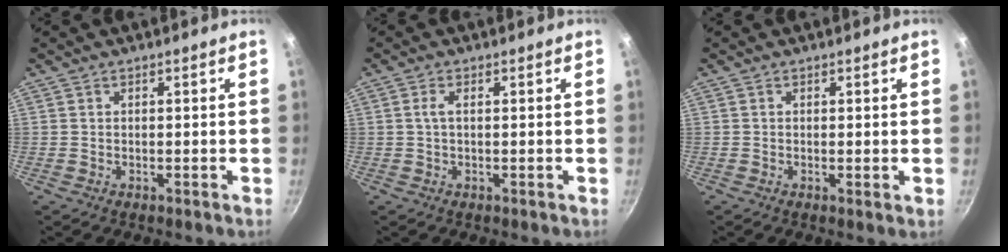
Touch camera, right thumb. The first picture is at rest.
{"total": 1.6, "force": [0.2, 0.6, 1.5], "torque": [-0.036, 0.004, 0.003]}
{"total": 0.7, "force": [0.1, 0.1, 0.7], "torque": [-0.009, -0.007, -0.002]}